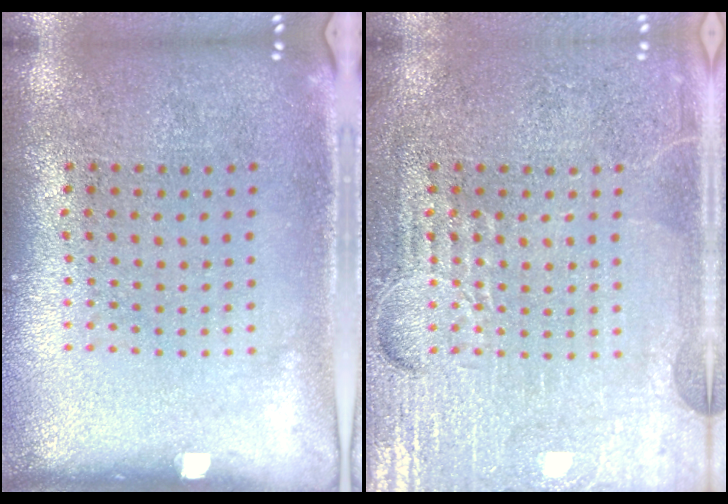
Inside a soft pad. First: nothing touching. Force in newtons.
{"total": 6.0, "press": 6.0, "slide": 0.7}